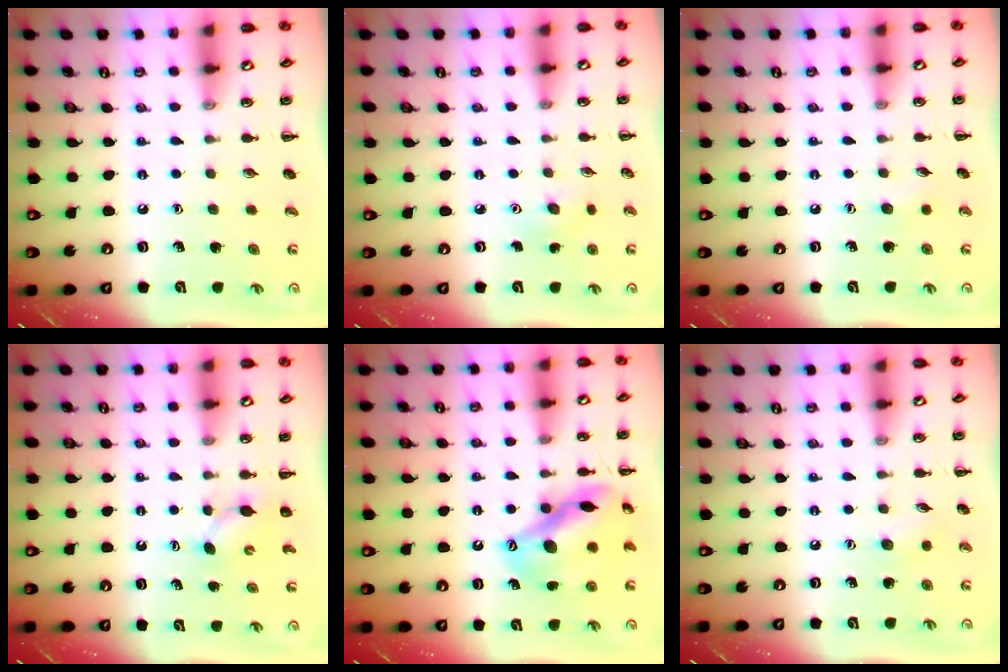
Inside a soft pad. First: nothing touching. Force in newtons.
{"total": 4.0, "press": 3.8, "slide": 1.1}
{"total": 4.4, "press": 4.2, "slide": 1.2}
{"total": 3.6, "press": 3.5, "slide": 0.8}
{"total": 15.5, "press": 15.0, "slide": 3.9}
{"total": 5.6, "press": 5.5, "slide": 1.2}